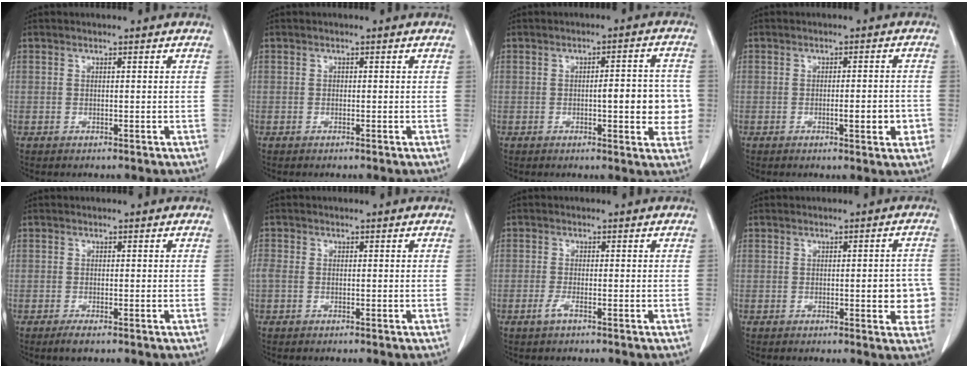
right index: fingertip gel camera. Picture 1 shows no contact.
{"total": 0.0}
{"total": 7.5, "force": [-0.8, 2.1, 7.2], "torque": [-0.084, 0.011, -0.010]}
{"total": 4.4, "force": [-1.4, 0.8, 4.1], "torque": [-0.057, -0.001, -0.015]}
{"total": 1.3, "force": [-0.9, 0.3, 0.9], "torque": [-0.019, -0.003, -0.015]}
{"total": 2.0, "force": [-0.5, 1.4, 1.4], "torque": [-0.049, 0.007, -0.006]}
{"total": 1.5, "force": [-0.9, 0.1, 1.2], "torque": [-0.027, -0.002, -0.021]}
{"total": 4.9, "force": [-0.7, 1.5, 4.6], "torque": [-0.042, 0.000, -0.011]}